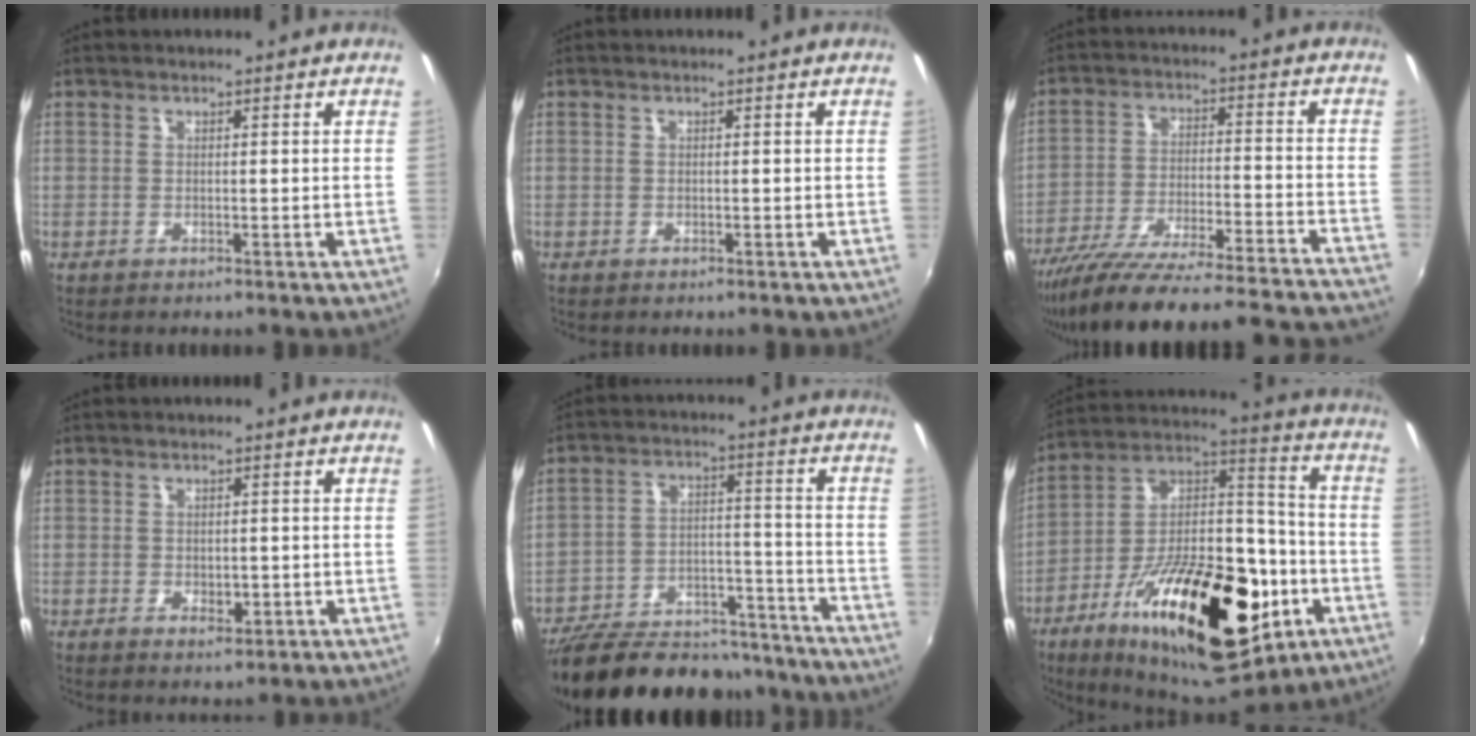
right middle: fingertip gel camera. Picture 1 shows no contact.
{"total": 0.0}
{"total": 31.4, "force": [-28.6, 1.0, 13.0], "torque": [-0.209, -0.071, -0.417]}
{"total": 2.4, "force": [-0.6, 1.6, 1.7], "torque": [-0.027, -0.004, -0.008]}
{"total": 21.4, "force": [-18.4, 8.8, 6.4], "torque": [-0.139, 0.044, -0.253]}
{"total": 31.7, "force": [-13.4, 14.7, 24.7], "torque": [-0.413, 0.003, -0.200]}